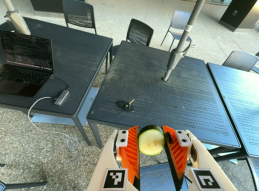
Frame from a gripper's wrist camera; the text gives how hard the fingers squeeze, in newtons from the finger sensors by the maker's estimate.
{"total": 11.1, "left": 11.0, "right": 11.2}